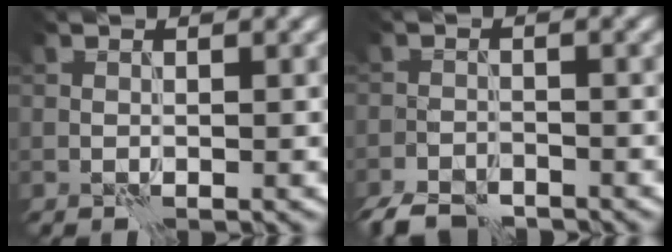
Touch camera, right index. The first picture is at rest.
{"total": 4.7, "force": [-4.1, 1.6, 1.6], "torque": [-0.023, -0.012, -0.079]}